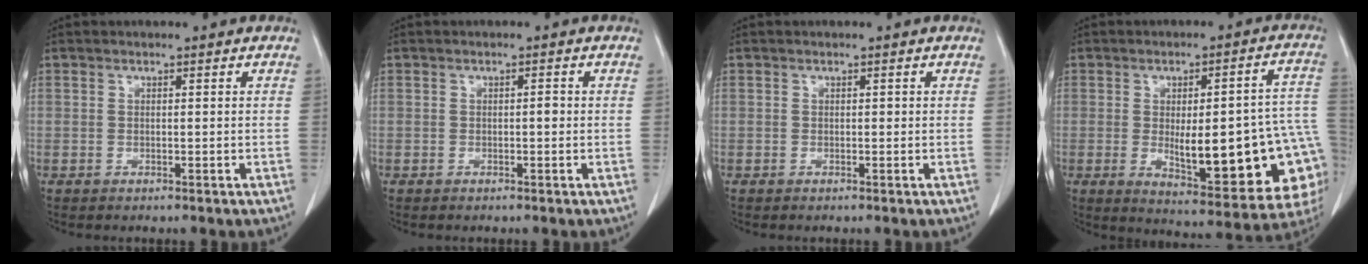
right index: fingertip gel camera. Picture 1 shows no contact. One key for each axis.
{"total": 0.8, "fx": -0.1, "fy": 0.2, "fz": 0.7, "tx": -0.009, "ty": 0.003, "tz": -0.002}
{"total": 0.0}
{"total": 22.2, "fx": -3.7, "fy": 5.8, "fz": 21.1, "tx": -0.197, "ty": 0.020, "tz": -0.021}